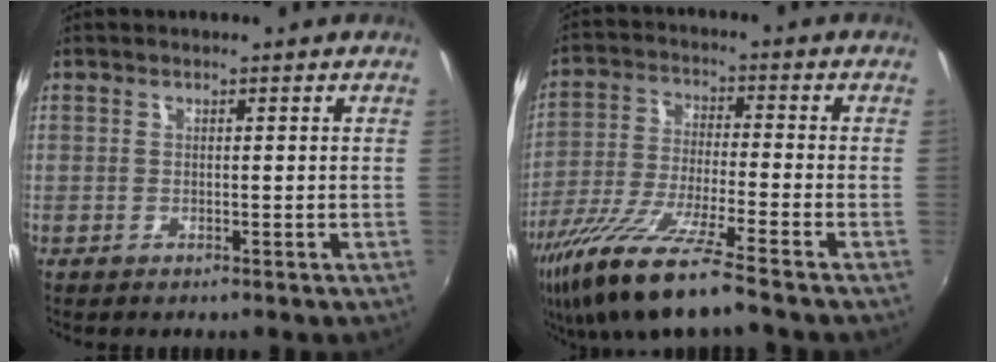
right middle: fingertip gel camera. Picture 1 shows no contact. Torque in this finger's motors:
{"motor_torque": [1.43, -0.70, 0.86, 0.21]}